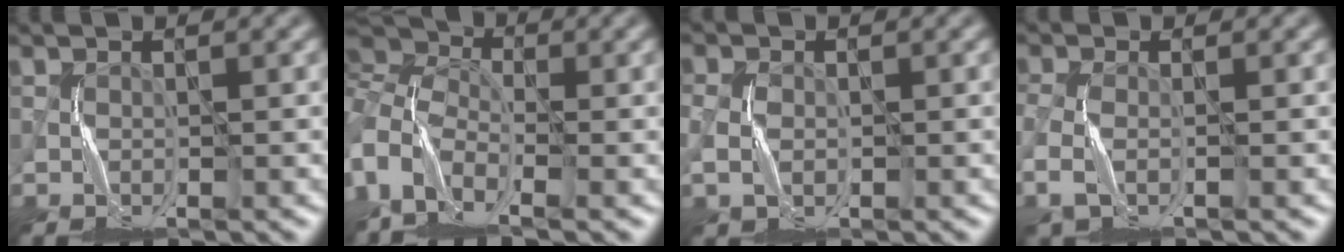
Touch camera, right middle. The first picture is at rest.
{"total": 8.3, "force": [-1.3, 5.4, 6.1], "torque": [-0.142, 0.008, -0.018]}
{"total": 2.1, "force": [-0.1, 1.8, 1.1], "torque": [-0.035, 0.001, -0.003]}
{"total": 2.6, "force": [-1.2, 1.5, 1.8], "torque": [-0.063, -0.005, -0.029]}